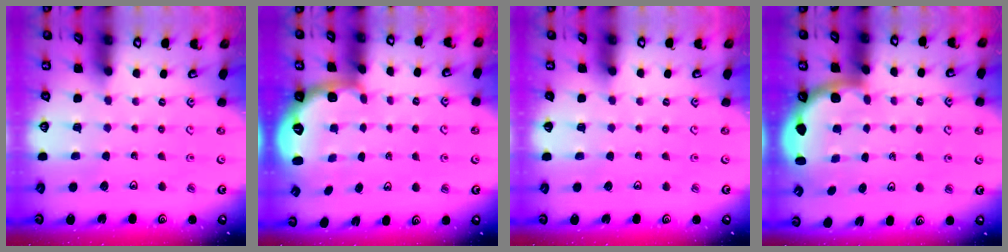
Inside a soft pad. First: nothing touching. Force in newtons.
{"total": 2.6, "press": 1.4, "slide": 2.2}
{"total": 0.0}
{"total": 2.6, "press": 2.5, "slide": 0.6}